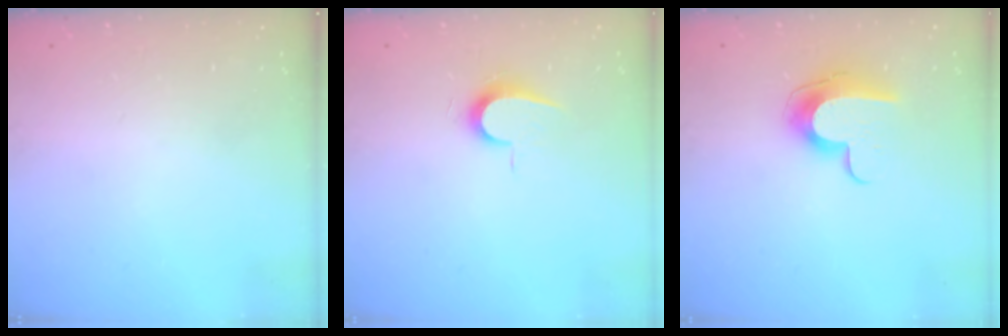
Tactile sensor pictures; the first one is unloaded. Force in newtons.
{"total": 6.9, "press": 6.9, "slide": 0.6}
{"total": 10.3, "press": 10.3, "slide": 0.1}